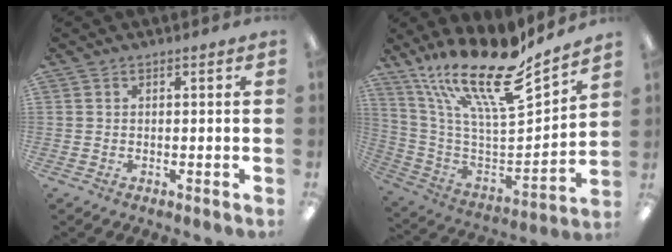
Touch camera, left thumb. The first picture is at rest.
{"total": 22.0, "force": [16.5, 5.4, 13.4], "torque": [-0.243, -0.124, 0.280]}